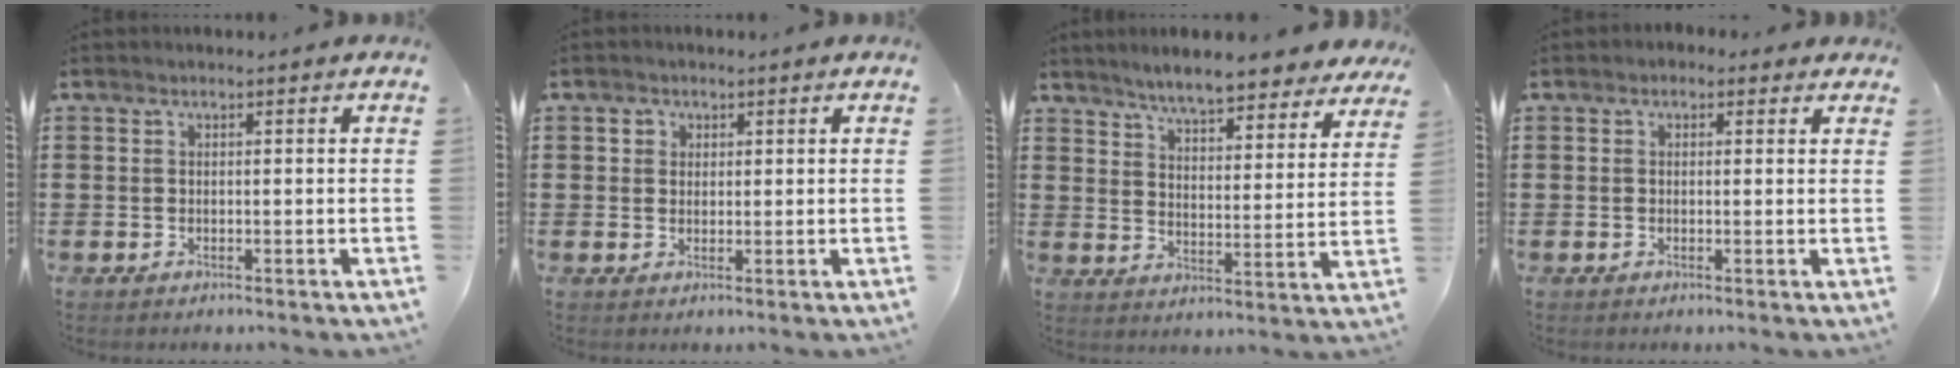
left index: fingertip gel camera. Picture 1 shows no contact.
{"total": 1.6, "force": [0.7, 1.4, 0.3], "torque": [-0.011, 0.009, 0.012]}
{"total": 6.2, "force": [6.0, 0.0, 1.6], "torque": [-0.056, -0.033, 0.106]}
{"total": 1.2, "force": [0.4, 1.0, 0.4], "torque": [-0.012, 0.008, 0.006]}